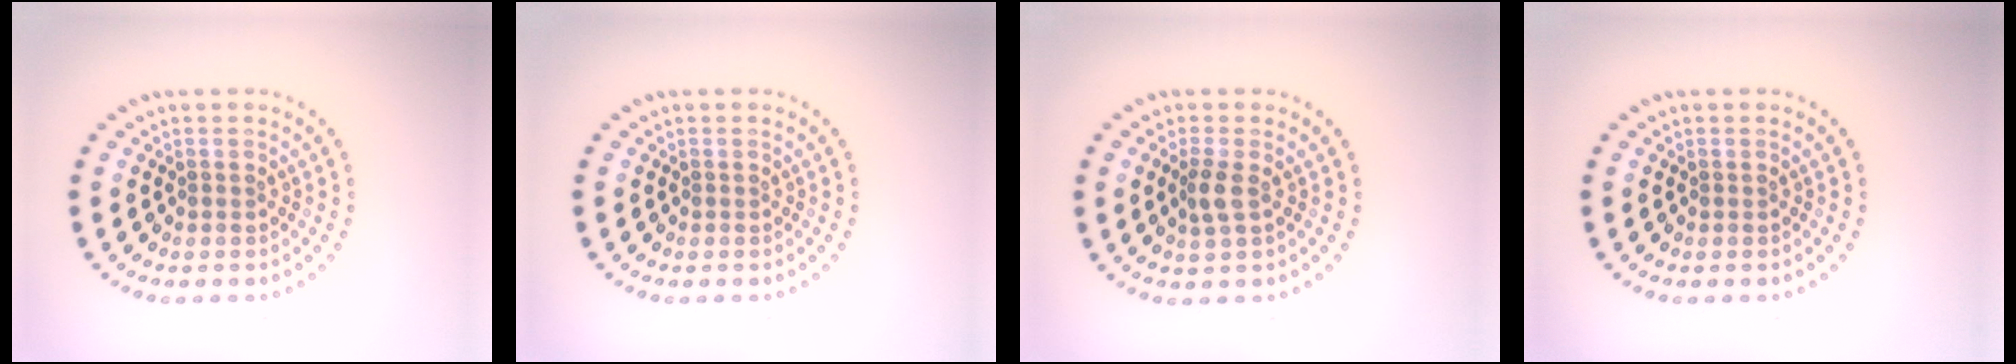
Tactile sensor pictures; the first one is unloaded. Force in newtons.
{"total": 0.0}
{"total": 1.6, "press": 1.4, "slide": 0.7}
{"total": 0.0}